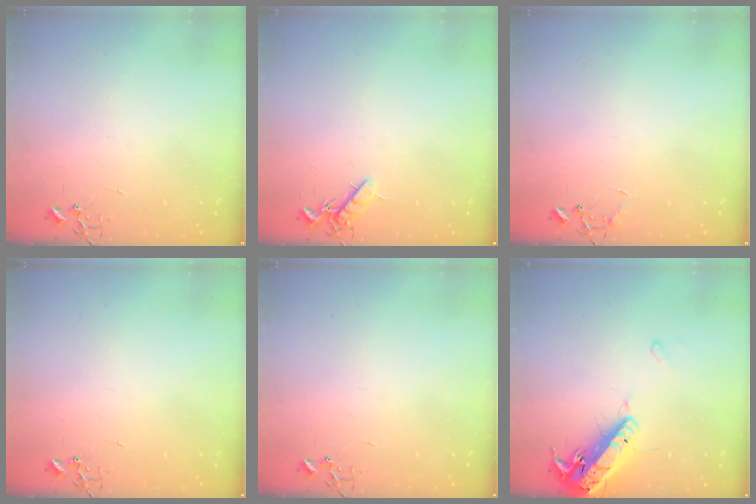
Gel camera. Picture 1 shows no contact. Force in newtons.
{"total": 7.7, "press": 7.7, "slide": 1.1}
{"total": 6.4, "press": 6.4, "slide": 0.4}
{"total": 0.0}
{"total": 0.0}
{"total": 17.3, "press": 16.9, "slide": 3.7}